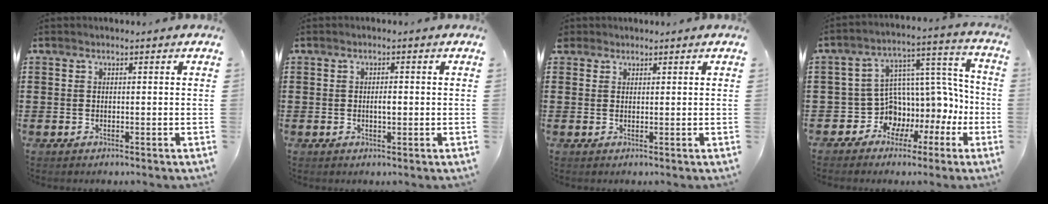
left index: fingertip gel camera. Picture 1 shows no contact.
{"total": 1.7, "force": [-0.1, 0.5, 1.6], "torque": [-0.031, 0.001, -0.003]}
{"total": 1.4, "force": [1.1, 0.8, 0.1], "torque": [-0.006, 0.005, 0.023]}
{"total": 6.9, "force": [-0.7, 6.2, 3.0], "torque": [-0.075, -0.035, -0.008]}